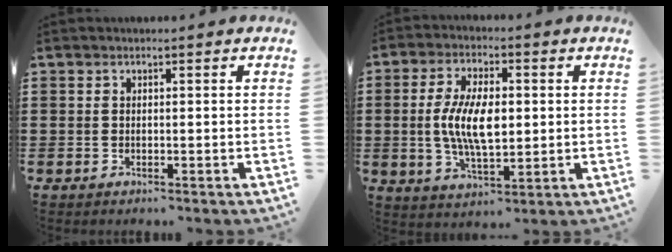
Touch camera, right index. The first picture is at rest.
{"total": 9.1, "force": [0.2, 4.0, 8.2], "torque": [-0.178, 0.002, -0.003]}